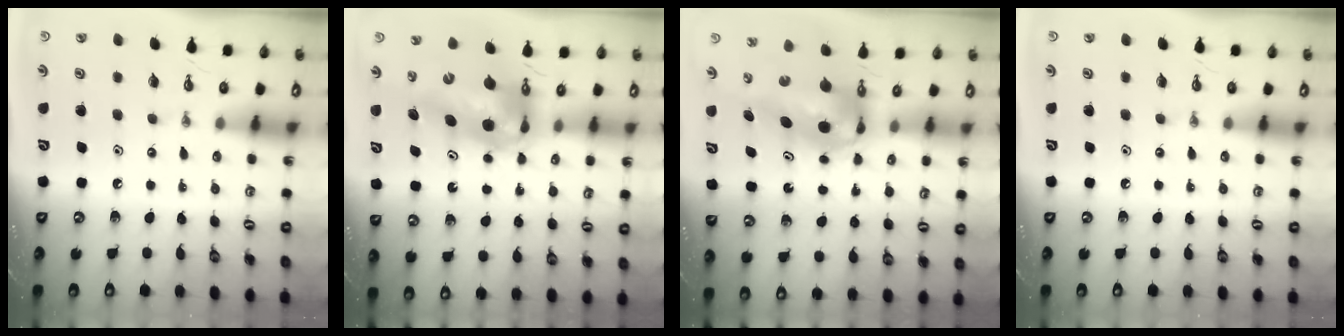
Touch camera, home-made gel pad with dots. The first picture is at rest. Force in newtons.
{"total": 11.2, "press": 10.9, "slide": 2.6}
{"total": 10.2, "press": 6.6, "slide": 7.7}
{"total": 0.0}